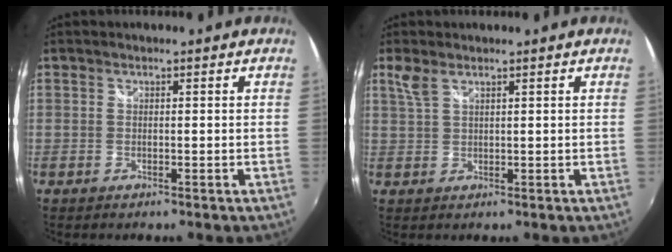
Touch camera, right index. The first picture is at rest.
{"total": 2.3, "force": [1.4, 0.8, 1.6], "torque": [-0.036, 0.004, 0.032]}